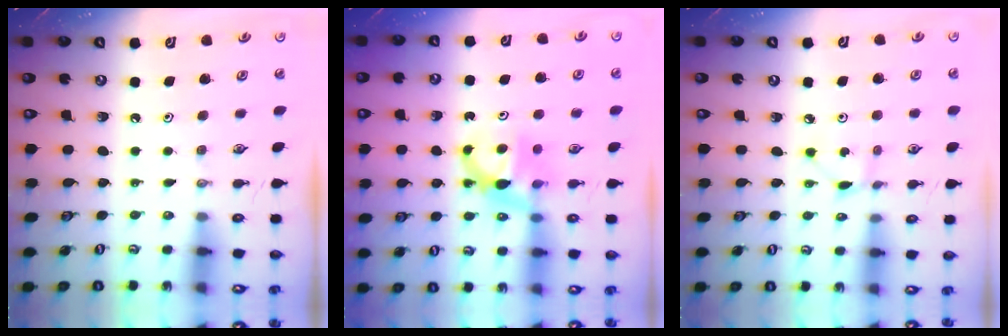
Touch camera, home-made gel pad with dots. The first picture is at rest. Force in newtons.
{"total": 6.9, "press": 6.9, "slide": 0.4}
{"total": 1.3, "press": 1.3, "slide": 0.1}